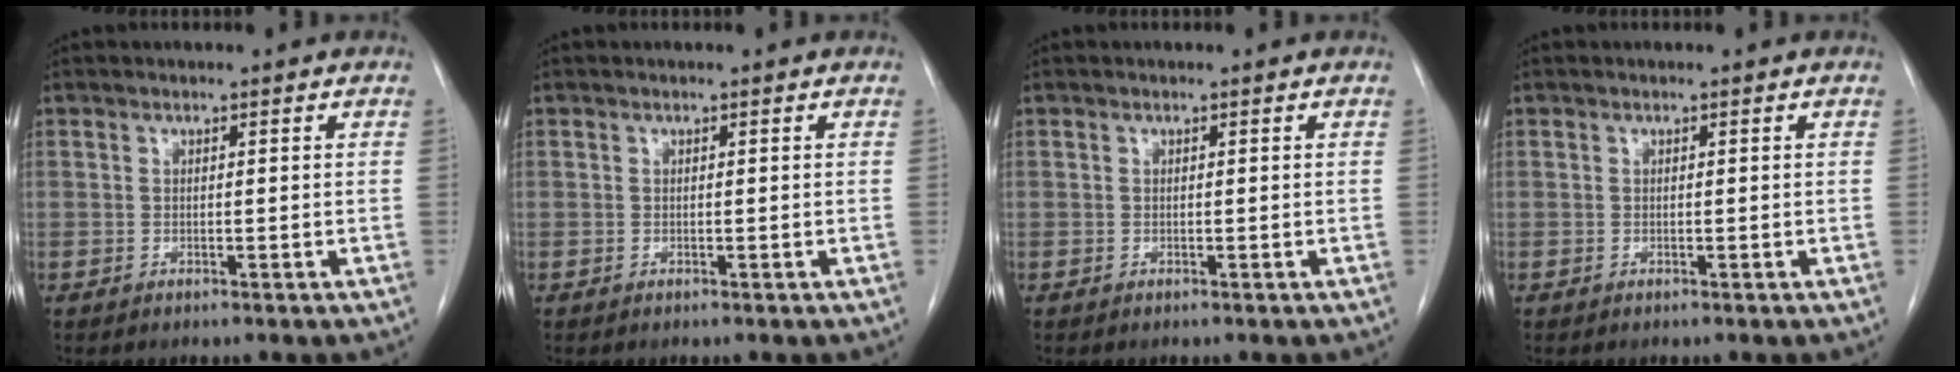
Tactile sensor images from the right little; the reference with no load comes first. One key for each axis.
{"total": 0.0}
{"total": 0.0}
{"total": 0.0}